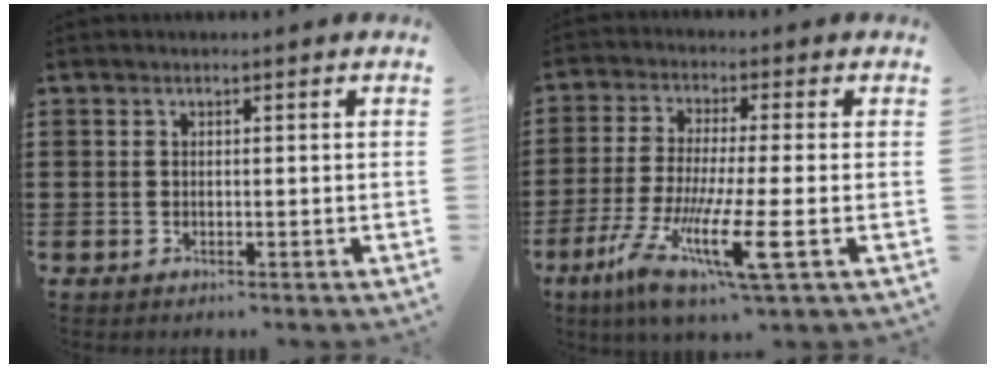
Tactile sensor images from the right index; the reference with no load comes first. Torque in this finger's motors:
{"motor_torque": [1.14, -0.99, 1.05, 0.21]}